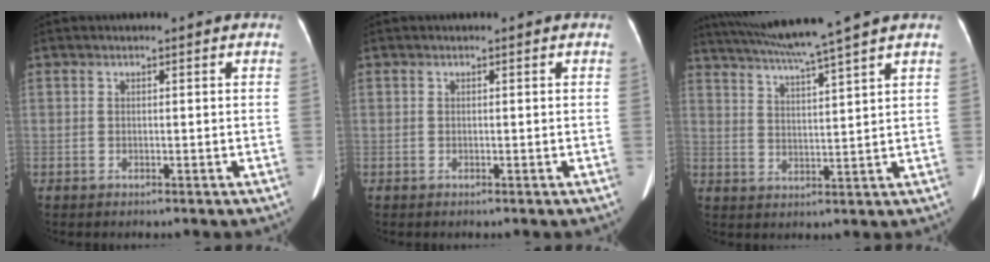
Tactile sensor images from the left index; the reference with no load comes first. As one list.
[{"total": 0.0}, {"total": 11.5, "force": [9.8, -2.2, 5.7], "torque": [-0.102, 0.006, 0.159]}]